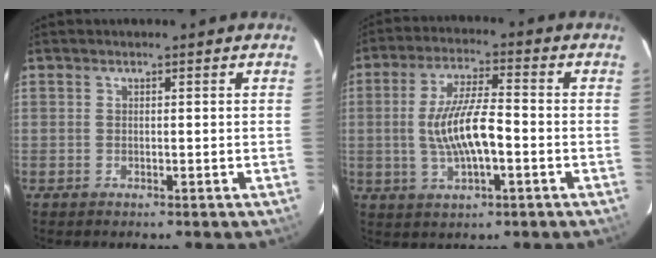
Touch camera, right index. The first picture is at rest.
{"total": 10.2, "force": [-1.8, 2.7, 9.7], "torque": [-0.189, 0.001, -0.029]}